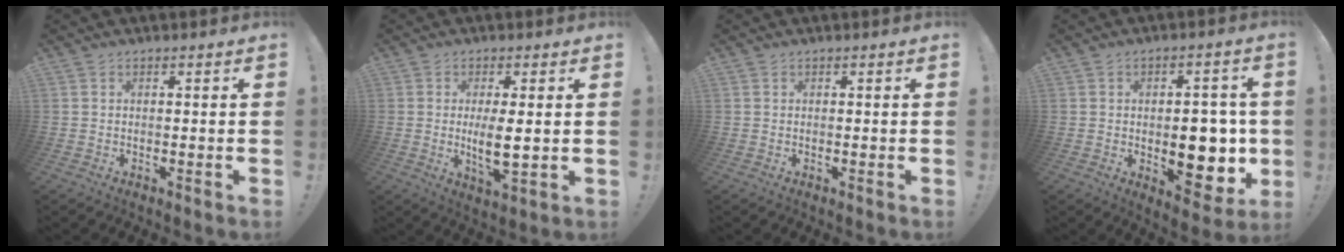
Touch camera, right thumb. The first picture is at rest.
{"total": 7.5, "force": [0.3, 2.3, 7.1], "torque": [-0.123, -0.020, 0.001]}
{"total": 0.0}
{"total": 14.7, "force": [-1.3, 8.8, 11.8], "torque": [-0.127, 0.001, -0.009]}